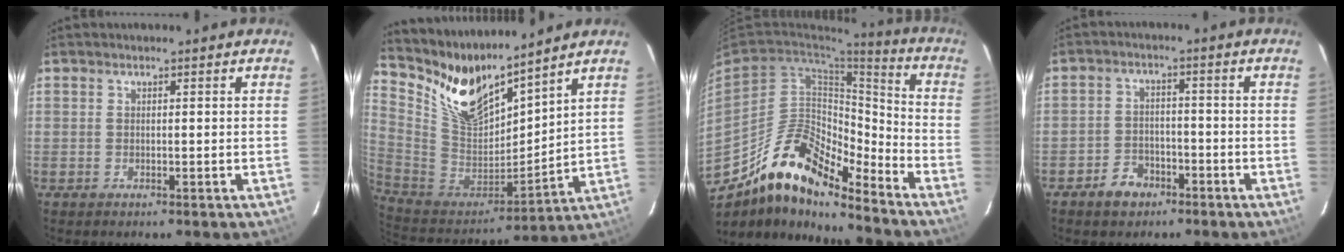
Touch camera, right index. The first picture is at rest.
{"total": 15.6, "force": [12.8, 4.7, 7.4], "torque": [-0.145, -0.020, 0.257]}
{"total": 18.6, "force": [-14.7, 5.7, 9.8], "torque": [-0.175, 0.010, -0.269]}
{"total": 5.6, "force": [-3.8, 3.7, 1.8], "torque": [-0.048, 0.016, -0.059]}